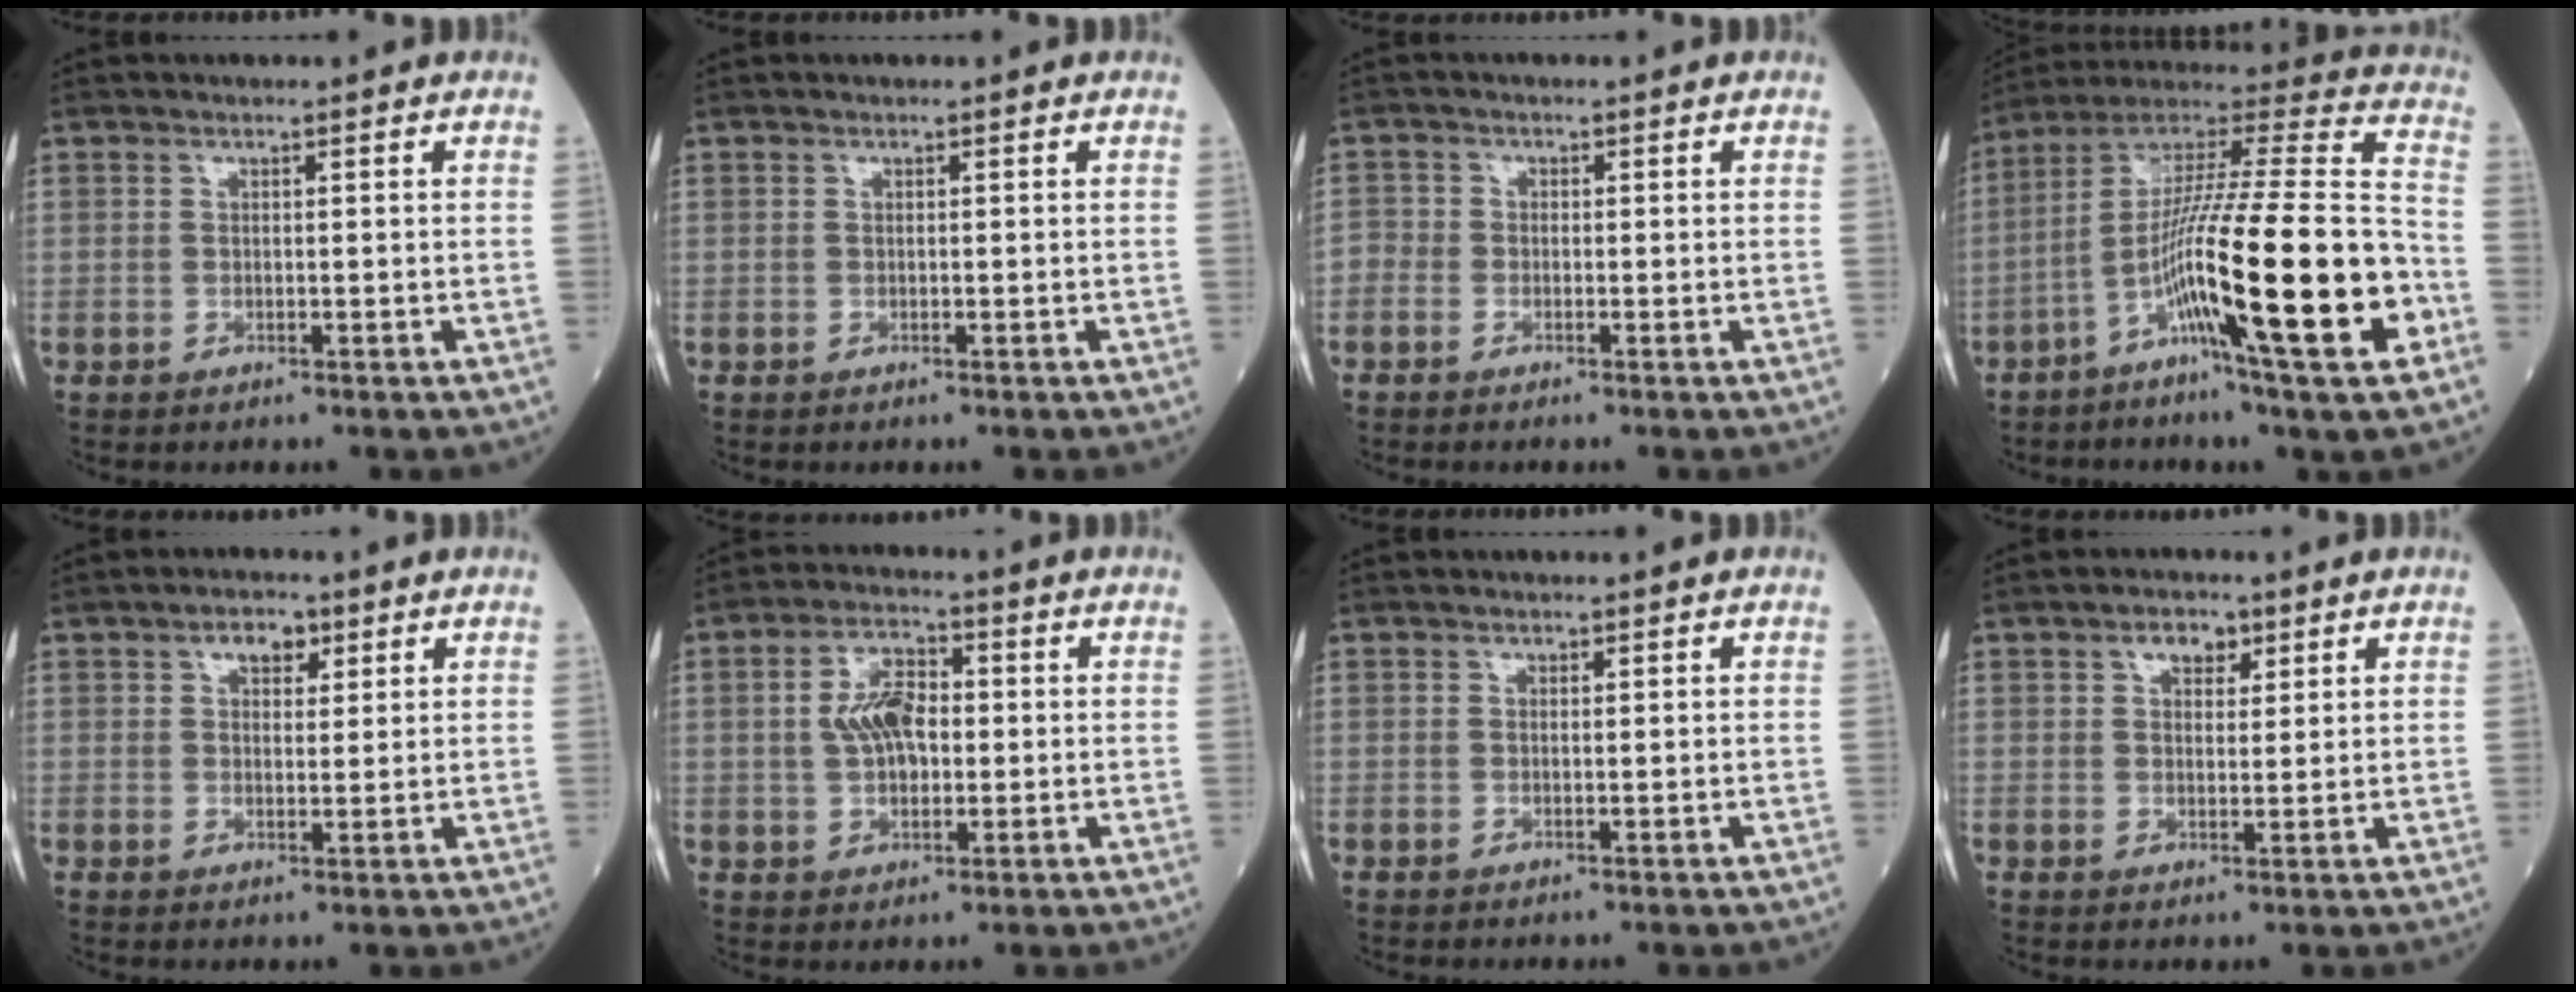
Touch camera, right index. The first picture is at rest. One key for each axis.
{"total": 0.0}
{"total": 2.0, "fx": -1.5, "fy": 1.2, "fz": 0.4, "tx": -0.006, "ty": 0.005, "tz": -0.032}
{"total": 25.2, "fx": -8.1, "fy": 0.8, "fz": 23.8, "tx": -0.395, "ty": -0.025, "tz": -0.145}
{"total": 3.5, "fx": 1.9, "fy": 1.9, "fz": 2.2, "tx": -0.038, "ty": 0.008, "tz": 0.031}
{"total": 7.0, "fx": 0.3, "fy": 3.9, "fz": 5.8, "tx": -0.112, "ty": 0.017, "tz": 0.005}
{"total": 0.0}
{"total": 3.3, "fx": 1.9, "fy": 1.8, "fz": 2.0, "tx": -0.035, "ty": 0.006, "tz": 0.032}